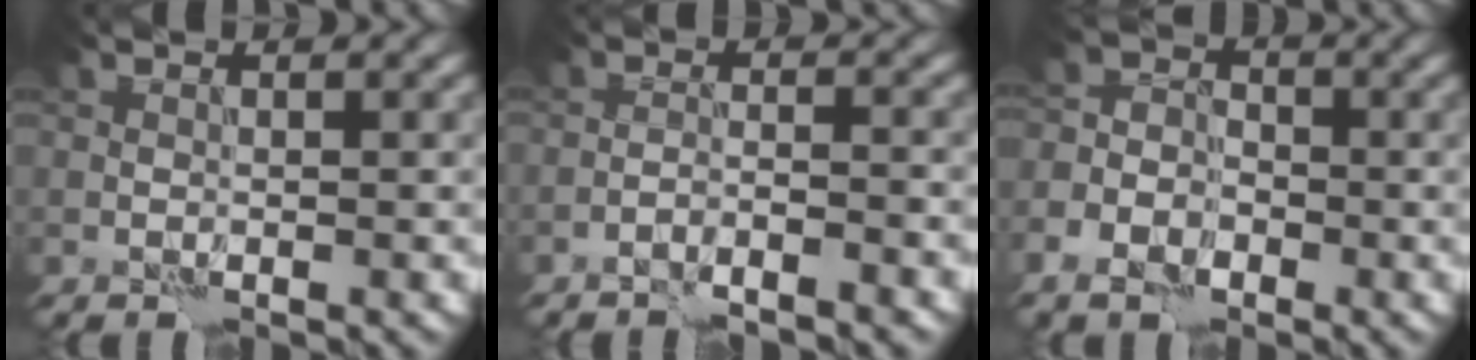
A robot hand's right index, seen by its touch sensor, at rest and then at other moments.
{"total": 2.0, "force": [-1.7, -0.2, 0.9], "torque": [-0.013, 0.005, -0.034]}
{"total": 4.9, "force": [-2.9, 3.4, 2.1], "torque": [-0.012, -0.009, -0.054]}